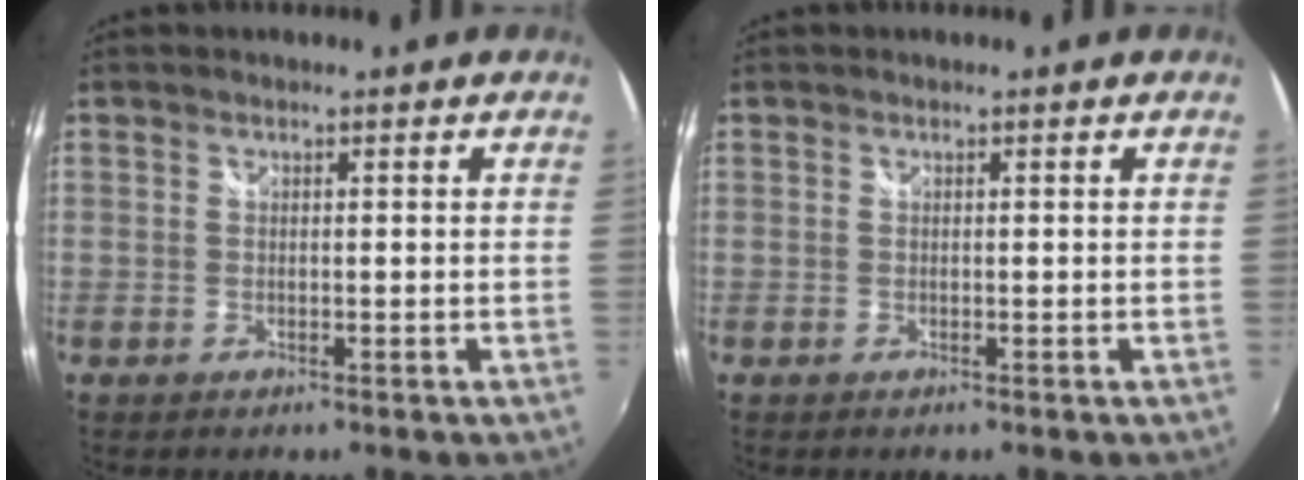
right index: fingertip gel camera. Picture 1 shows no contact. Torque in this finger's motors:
{"motor_torque": [0.21, 0.09, 0.02, 0.01]}